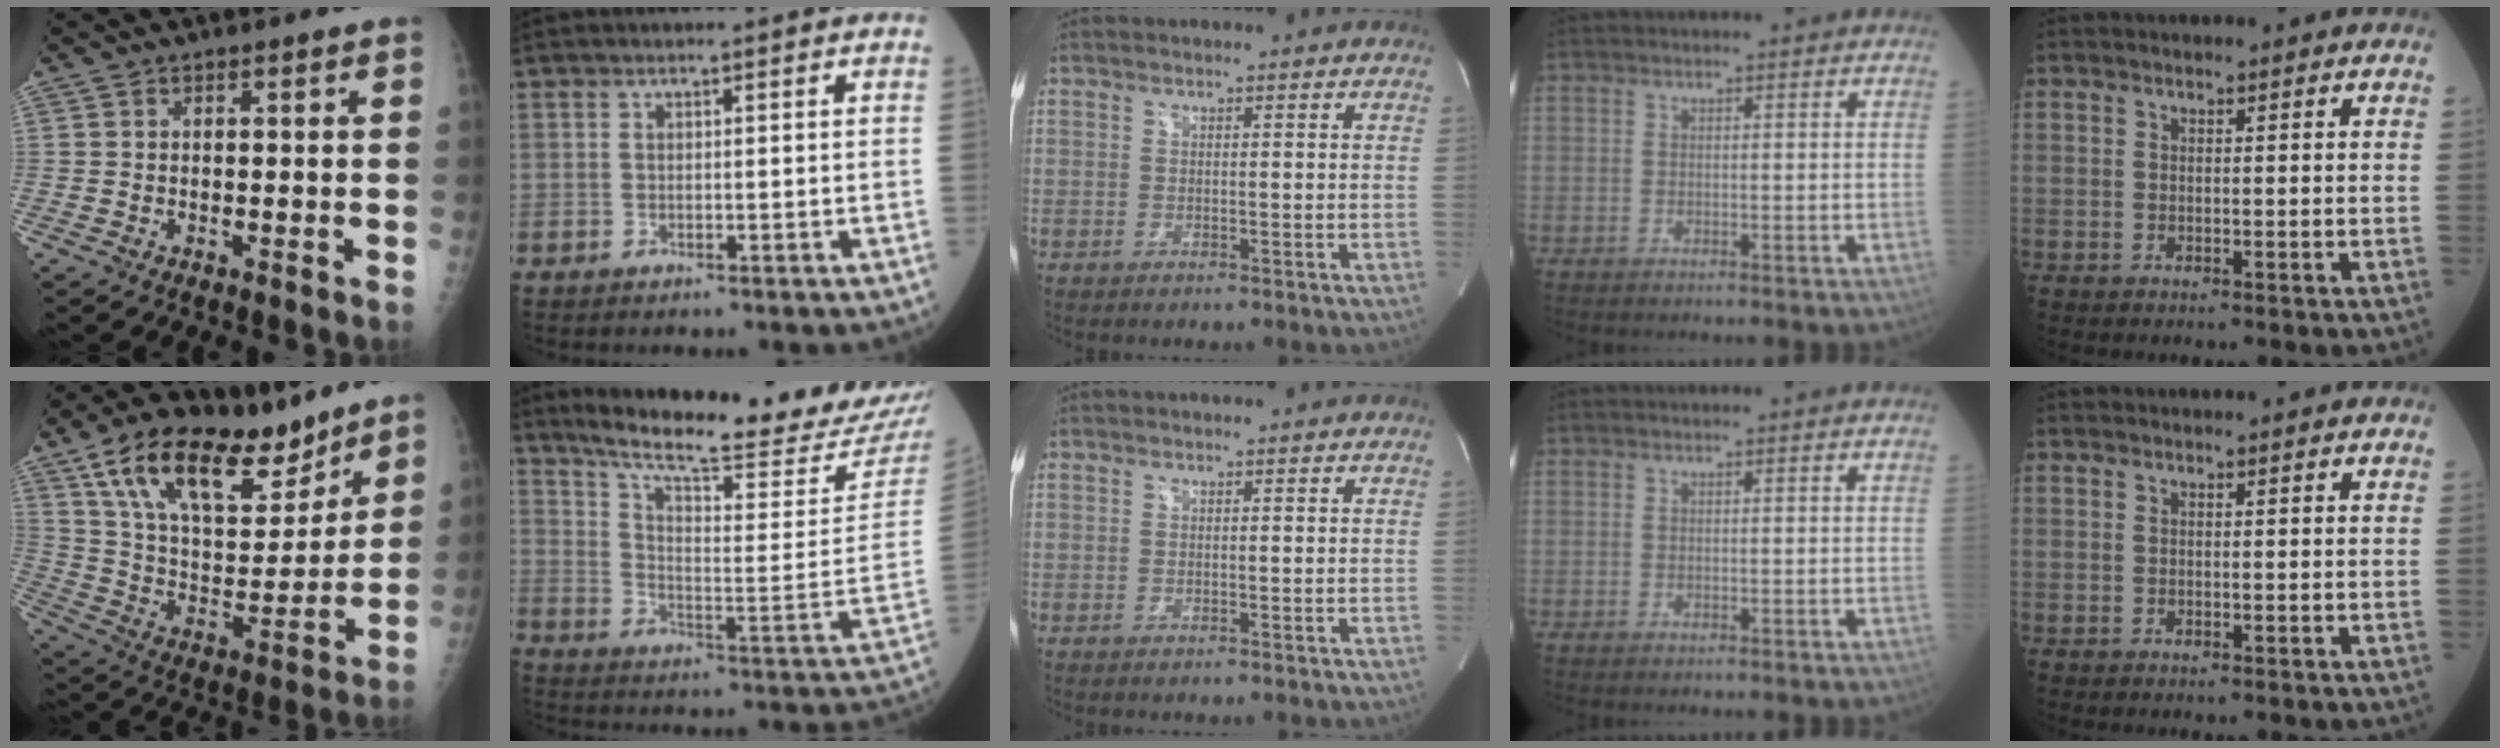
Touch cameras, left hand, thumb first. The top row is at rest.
{"thumb": {"total": 23.2, "force": [15.2, 10.7, 13.9], "torque": [-0.198, -0.051, 0.266]}, "index": {"total": 23.0, "force": [21.3, -0.6, 8.6], "torque": [-0.148, -0.099, 0.290]}}